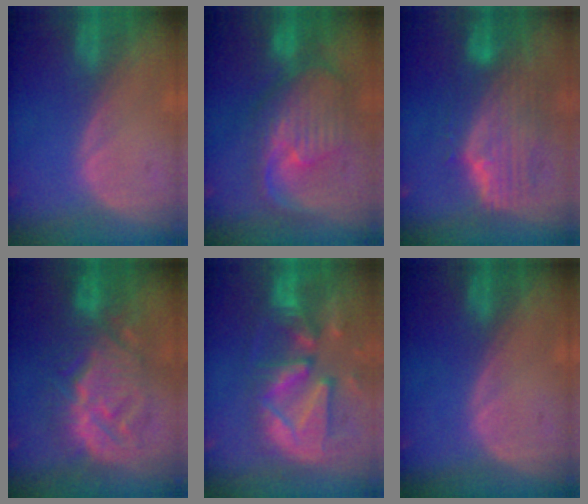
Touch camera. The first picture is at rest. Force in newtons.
{"total": 10.5, "press": 9.4, "slide": 4.7}
{"total": 10.0, "press": 8.8, "slide": 4.7}
{"total": 10.2, "press": 10.2, "slide": 0.5}
{"total": 13.3, "press": 11.4, "slide": 6.9}
{"total": 0.0}